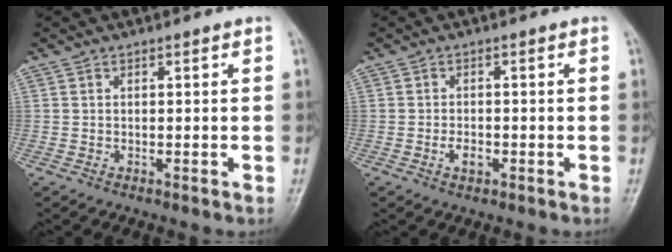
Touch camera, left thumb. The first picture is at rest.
{"total": 2.2, "force": [-0.8, 1.3, 1.6], "torque": [-0.025, 0.002, -0.015]}